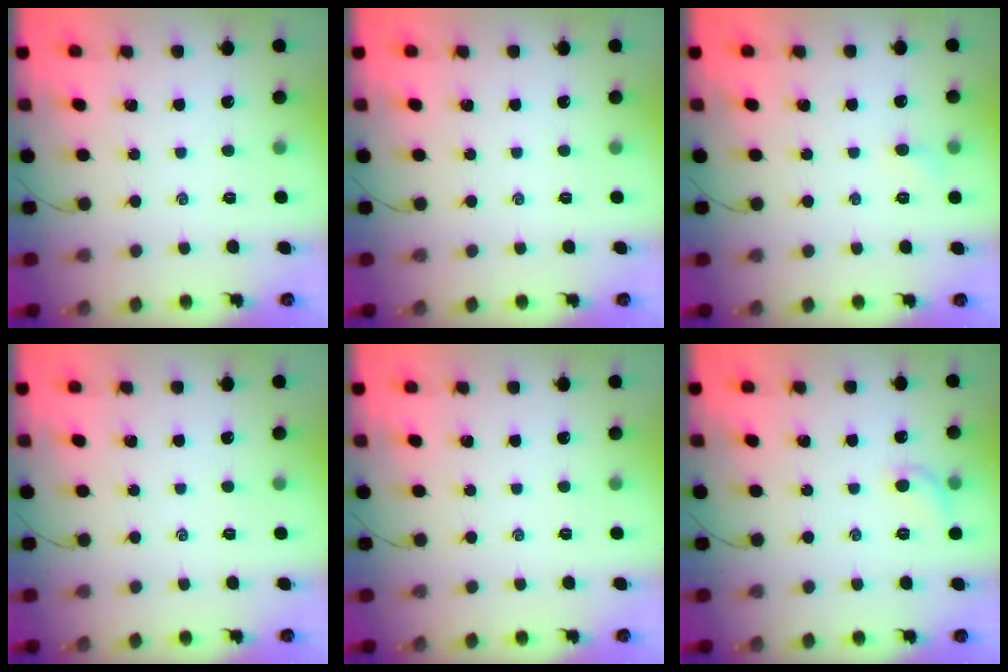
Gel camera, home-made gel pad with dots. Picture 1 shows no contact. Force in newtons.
{"total": 0.0}
{"total": 3.0, "press": 2.8, "slide": 1.0}
{"total": 1.1, "press": 0.9, "slide": 0.5}
{"total": 0.0}
{"total": 6.3, "press": 6.2, "slide": 1.2}